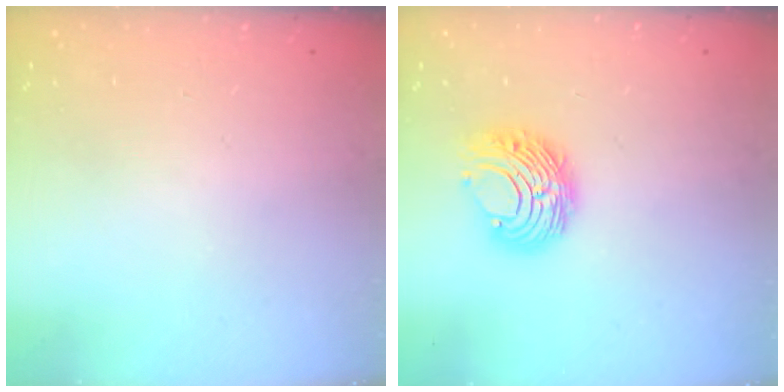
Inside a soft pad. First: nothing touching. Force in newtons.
{"total": 8.6, "press": 8.6, "slide": 0.5}